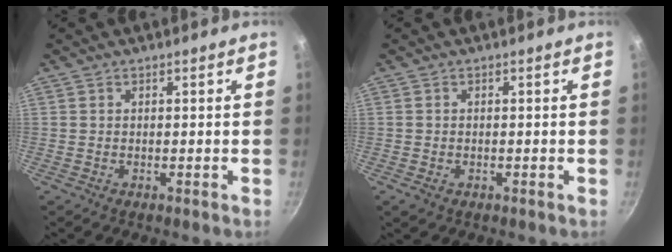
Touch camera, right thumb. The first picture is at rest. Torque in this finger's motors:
{"motor_torque": [0.15, 0.02, -0.31, 0.12, -0.02]}